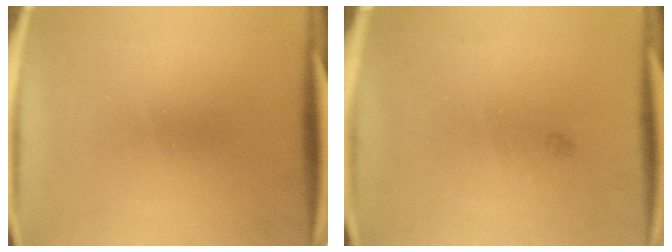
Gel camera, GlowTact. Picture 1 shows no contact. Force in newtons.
{"total": 0.6}